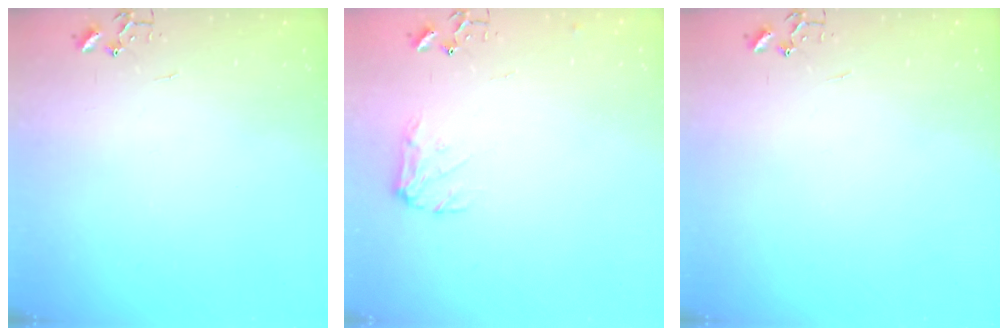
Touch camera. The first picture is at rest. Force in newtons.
{"total": 7.9, "press": 7.9, "slide": 0.1}
{"total": 0.0}